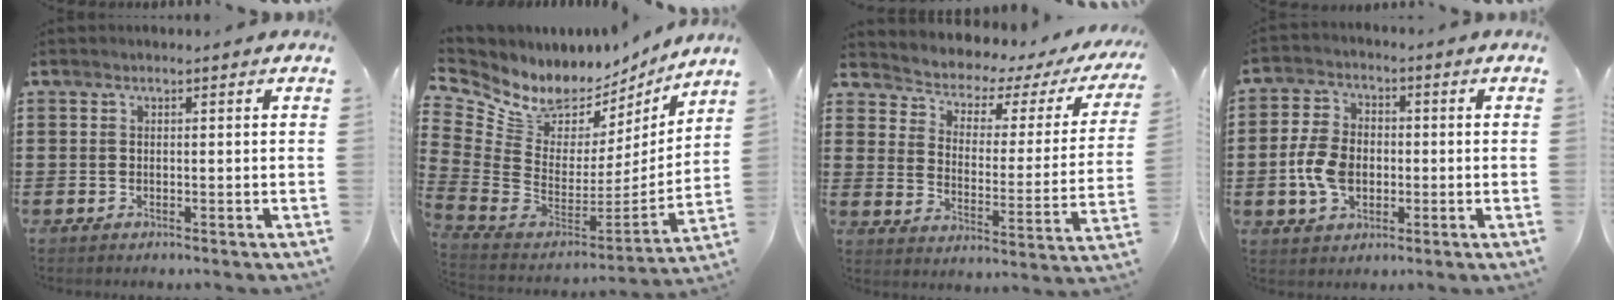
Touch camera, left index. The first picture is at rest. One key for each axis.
{"total": 6.3, "fx": 5.0, "fy": 3.7, "fz": 1.4, "tx": -0.074, "ty": -0.058, "tz": 0.089}
{"total": 2.7, "fx": 2.2, "fy": 1.2, "fz": 0.9, "tx": -0.037, "ty": -0.027, "tz": 0.027}
{"total": 7.5, "fx": -1.2, "fy": 5.1, "fz": 5.3, "tx": -0.131, "ty": 0.003, "tz": -0.028}